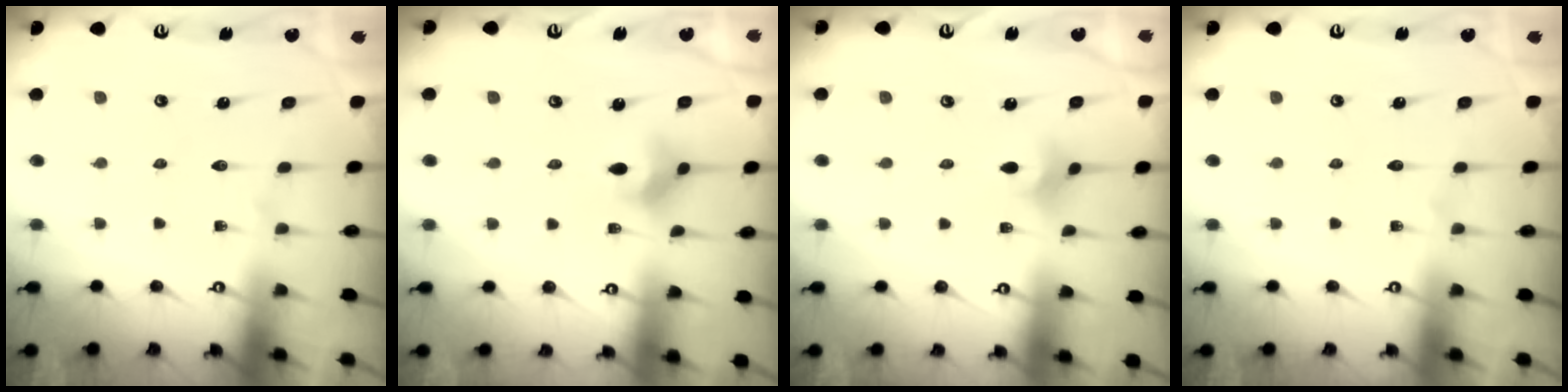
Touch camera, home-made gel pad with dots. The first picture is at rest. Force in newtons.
{"total": 3.9, "press": 3.8, "slide": 0.8}
{"total": 2.4, "press": 2.3, "slide": 0.4}
{"total": 0.0}